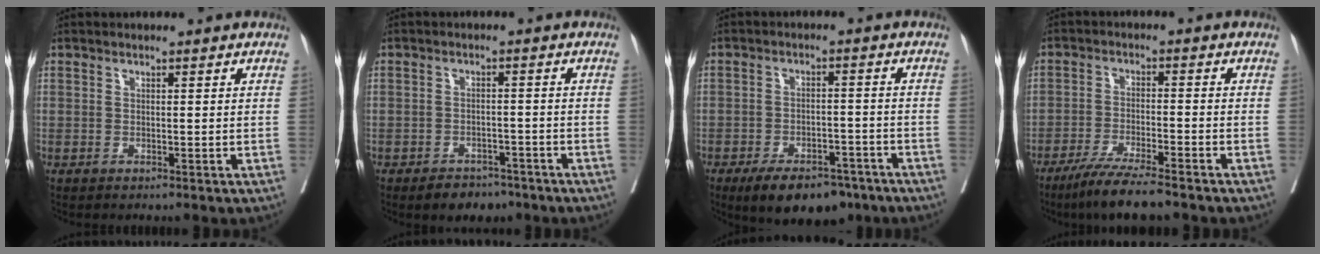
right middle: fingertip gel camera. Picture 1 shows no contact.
{"total": 4.6, "force": [-3.5, 2.5, 1.5], "torque": [-0.015, 0.005, -0.048]}
{"total": 10.8, "force": [-7.9, 4.7, 5.7], "torque": [-0.075, 0.000, -0.122]}
{"total": 8.2, "force": [-6.5, 0.1, 4.9], "torque": [-0.082, -0.023, -0.114]}